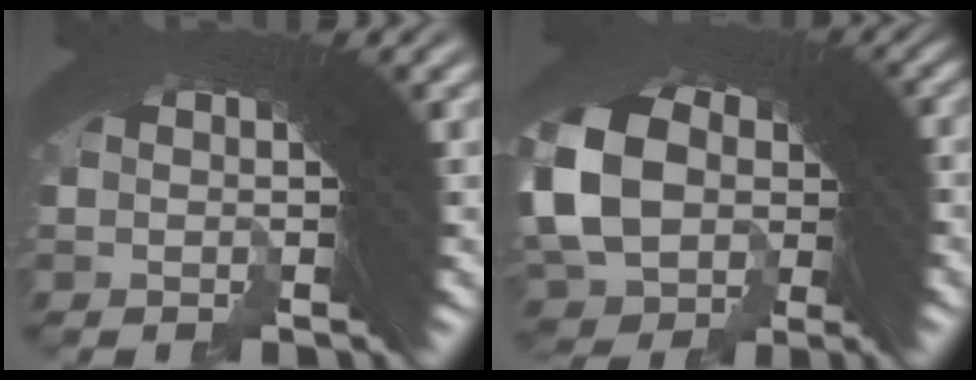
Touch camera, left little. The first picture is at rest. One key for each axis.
{"total": 8.8, "fx": 0.2, "fy": 6.9, "fz": 5.4, "tx": -0.129, "ty": -0.022, "tz": 0.016}